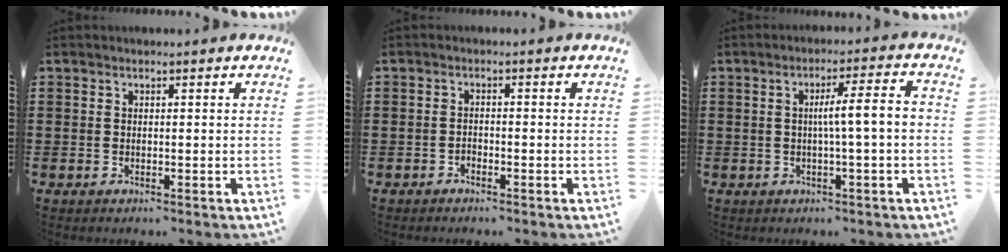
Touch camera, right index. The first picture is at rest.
{"total": 1.1, "force": [-1.1, 0.2, 0.2], "torque": [-0.008, -0.002, -0.021]}
{"total": 5.3, "force": [-0.2, 0.2, 5.3], "torque": [-0.098, 0.002, -0.010]}